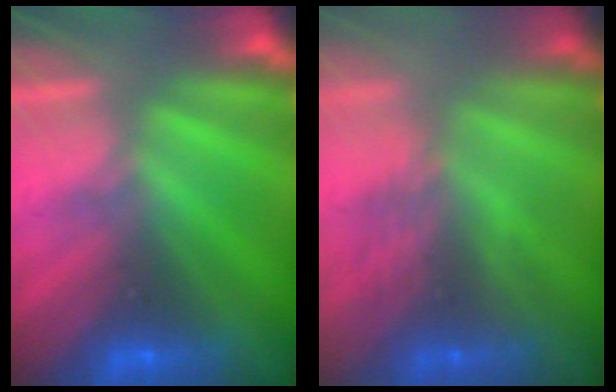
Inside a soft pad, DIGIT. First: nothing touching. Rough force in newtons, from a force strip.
{"total": 3.0}